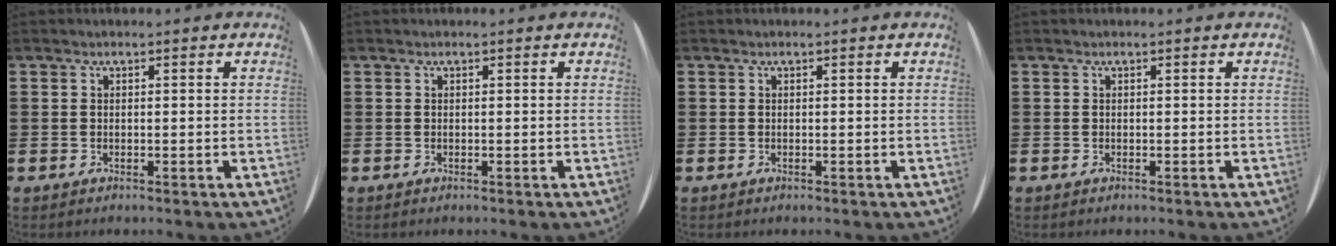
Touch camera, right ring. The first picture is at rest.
{"total": 0.0}
{"total": 0.0}
{"total": 0.0}